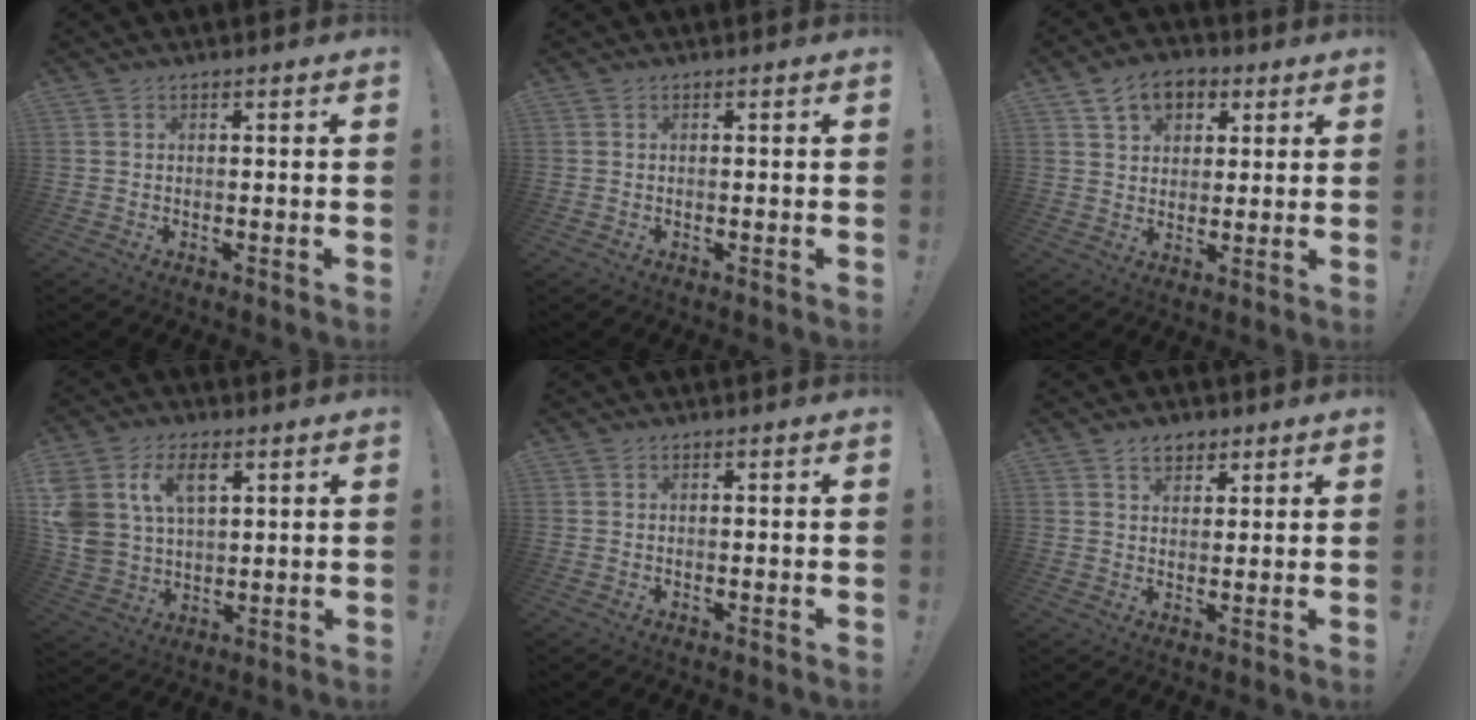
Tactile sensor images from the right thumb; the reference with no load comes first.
{"total": 0.0}
{"total": 9.9, "force": [4.9, 7.3, 4.7], "torque": [-0.072, -0.010, 0.095]}
{"total": 12.7, "force": [5.8, 8.8, 7.1], "torque": [-0.136, -0.014, 0.116]}
{"total": 0.0}
{"total": 4.9, "force": [3.1, 3.3, 1.9], "torque": [-0.018, -0.011, 0.055]}